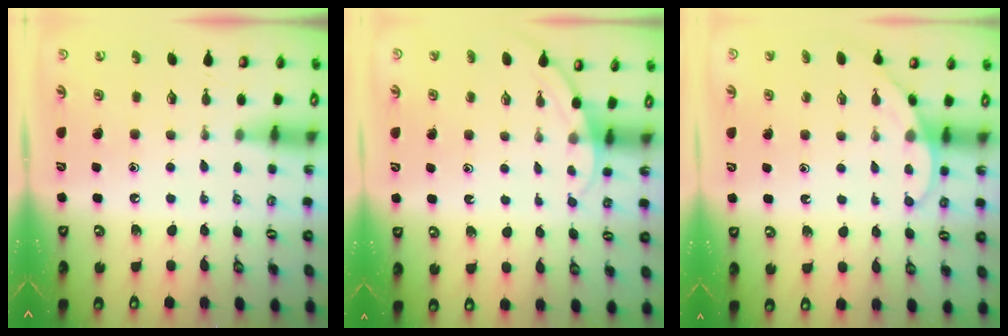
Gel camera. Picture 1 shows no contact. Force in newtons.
{"total": 3.9, "press": 3.9, "slide": 0.3}
{"total": 6.6, "press": 6.6, "slide": 0.2}